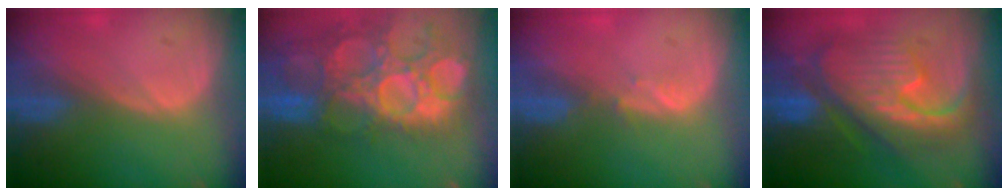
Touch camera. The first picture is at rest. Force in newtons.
{"total": 15.2, "press": 12.6, "slide": 8.5}
{"total": 1.4, "press": 1.2, "slide": 0.6}
{"total": 12.4, "press": 12.3, "slide": 1.3}